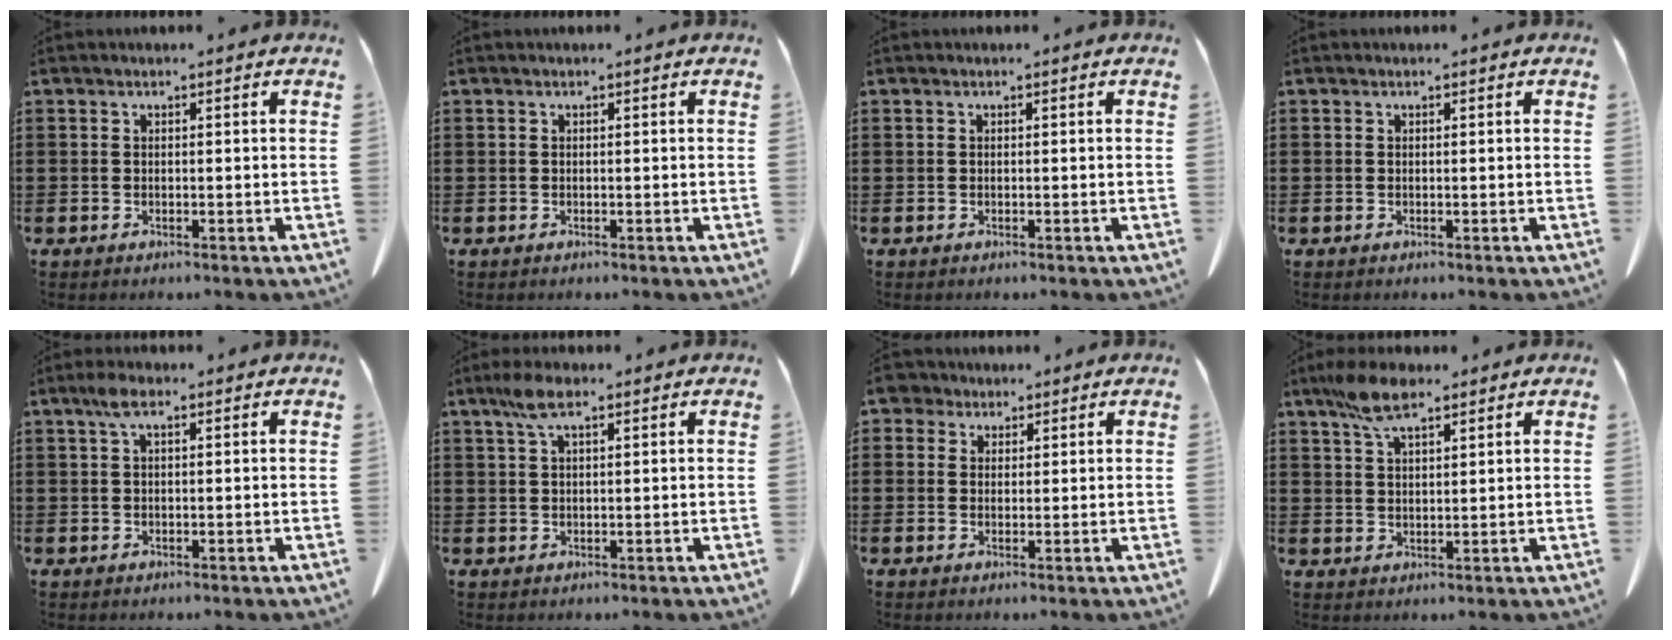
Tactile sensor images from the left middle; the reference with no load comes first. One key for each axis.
{"total": 0.0}
{"total": 0.0}
{"total": 0.0}
{"total": 2.6, "fx": 0.9, "fy": 0.9, "fz": 2.3, "tx": -0.049, "ty": 0.008, "tz": 0.015}
{"total": 4.3, "fx": 2.2, "fy": 1.4, "fz": 3.5, "tx": -0.075, "ty": 0.006, "tz": 0.038}
{"total": 3.3, "fx": 2.4, "fy": 2.1, "fz": 1.0, "tx": -0.033, "ty": 0.011, "tz": 0.046}
{"total": 6.7, "fx": 4.5, "fy": 2.1, "fz": 4.6, "tx": -0.100, "ty": 0.002, "tz": 0.083}